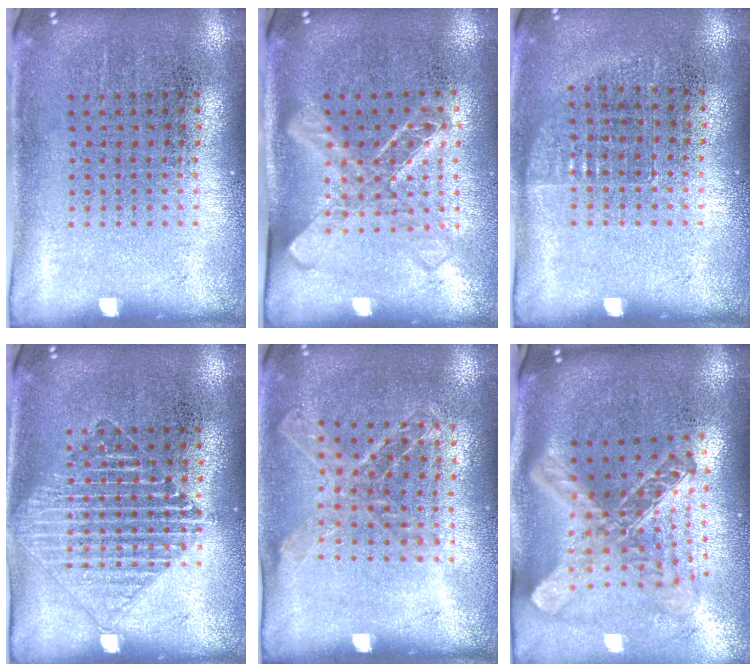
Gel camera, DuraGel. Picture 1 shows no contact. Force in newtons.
{"total": 1.7, "press": 1.4, "slide": 1.0}
{"total": 0.7, "press": 0.6, "slide": 0.1}
{"total": 1.4, "press": 1.3, "slide": 0.3}
{"total": 1.1, "press": 1.1, "slide": 0.1}
{"total": 2.7, "press": 2.0, "slide": 1.9}